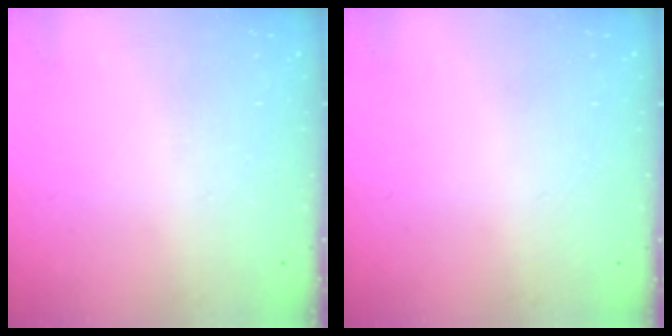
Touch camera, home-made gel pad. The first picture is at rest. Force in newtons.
{"total": 0.0}